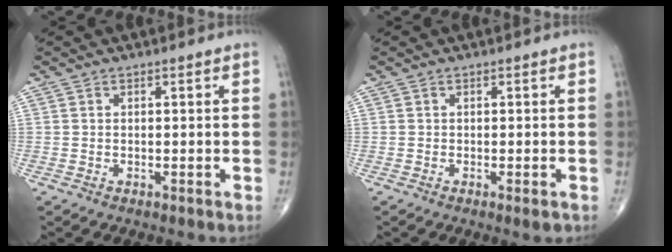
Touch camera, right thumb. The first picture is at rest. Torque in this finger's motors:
{"motor_torque": [-0.24, 0.00, -0.23, 0.06, -0.01]}